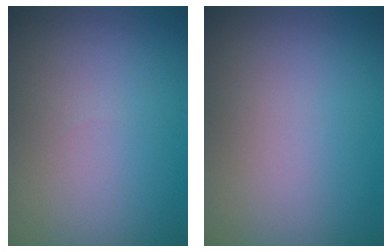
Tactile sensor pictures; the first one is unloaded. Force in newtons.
{"total": 0.0}